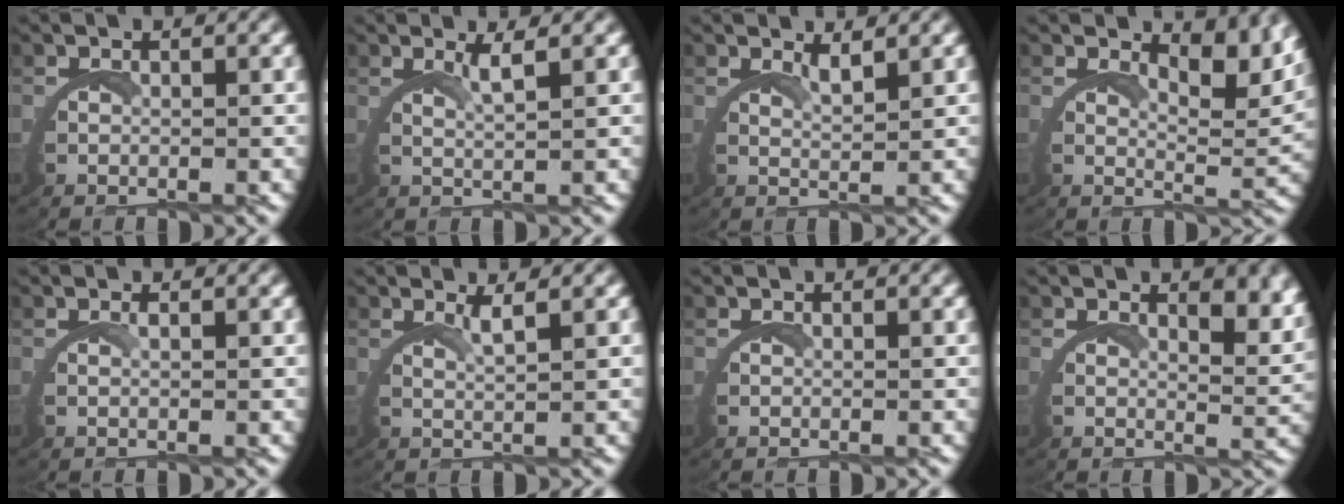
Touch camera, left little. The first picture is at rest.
{"total": 2.4, "force": [1.8, -0.8, 1.4], "torque": [-0.031, -0.003, 0.034]}
{"total": 2.4, "force": [2.1, -0.8, 0.8], "torque": [-0.018, -0.007, 0.037]}
{"total": 5.4, "force": [4.3, 0.6, 3.1], "torque": [-0.046, -0.009, 0.064]}
{"total": 0.7, "force": [0.2, 0.1, 0.6], "torque": [-0.015, 0.002, 0.005]}
{"total": 2.2, "force": [1.7, -0.9, 1.1], "torque": [-0.024, -0.003, 0.031]}
{"total": 0.0}
{"total": 4.1, "force": [3.0, 0.7, 2.7], "torque": [-0.044, -0.011, 0.043]}